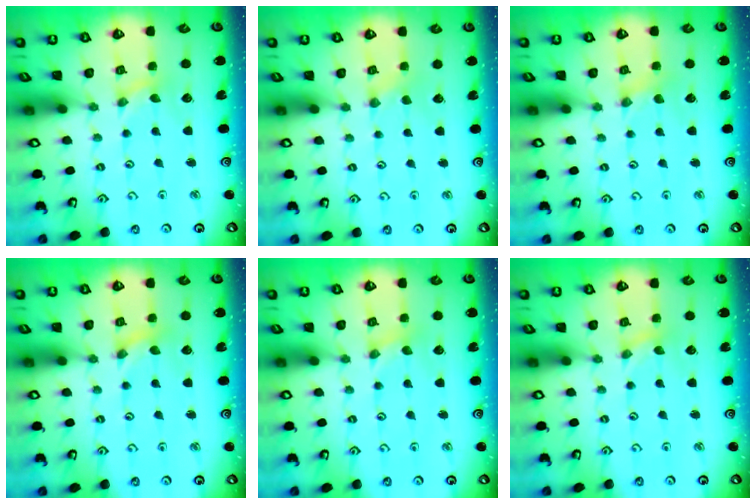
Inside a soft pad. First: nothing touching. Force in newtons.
{"total": 0.0}
{"total": 0.8, "press": 0.8, "slide": 0.2}
{"total": 0.0}
{"total": 0.8, "press": 0.8, "slide": 0.2}
{"total": 0.0}